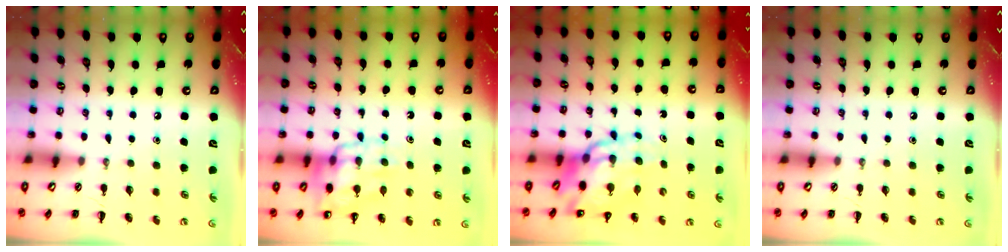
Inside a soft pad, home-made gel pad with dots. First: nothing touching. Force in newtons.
{"total": 12.3, "press": 11.9, "slide": 2.9}
{"total": 14.2, "press": 13.5, "slide": 4.5}
{"total": 0.0}